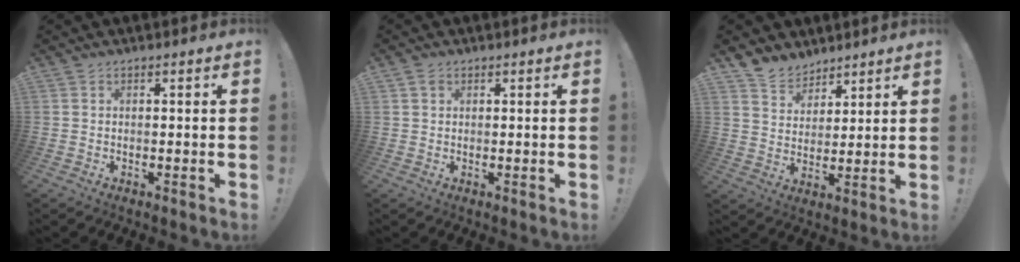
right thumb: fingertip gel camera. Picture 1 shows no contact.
{"total": 1.2, "force": [0.7, 0.9, 0.2], "torque": [-0.003, 0.001, 0.014]}
{"total": 7.7, "force": [6.3, 4.4, 0.3], "torque": [-0.014, -0.049, 0.126]}